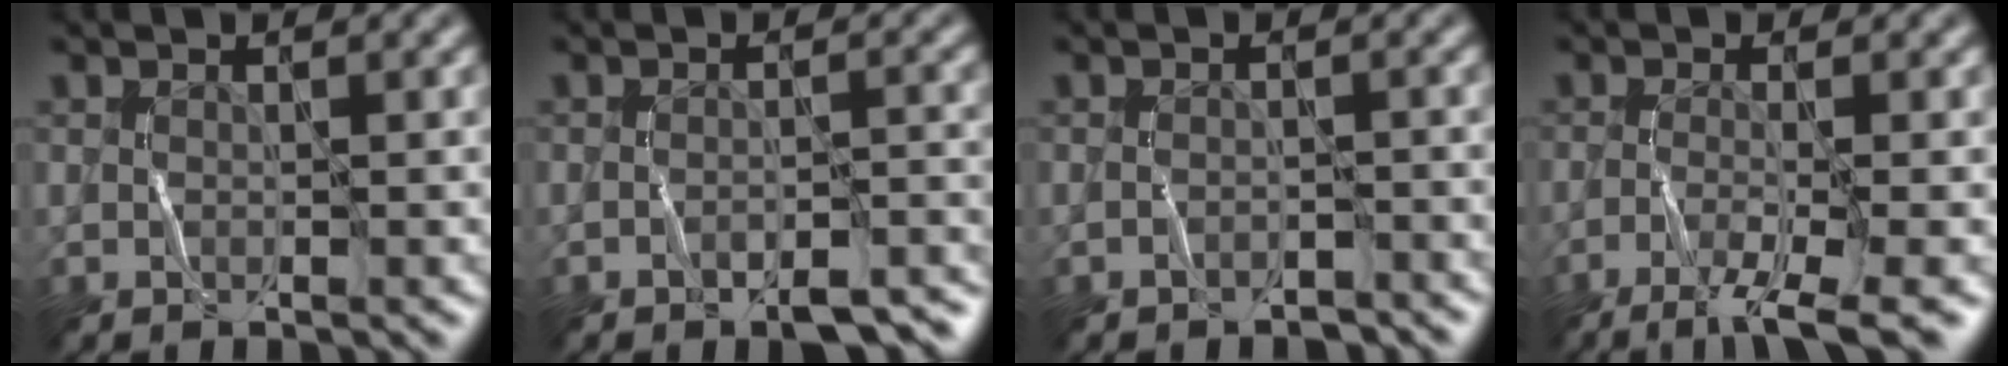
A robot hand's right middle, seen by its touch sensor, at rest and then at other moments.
{"total": 4.1, "force": [-3.2, 1.1, 2.2], "torque": [-0.037, 0.007, -0.042]}
{"total": 1.6, "force": [-1.6, 0.3, 0.0], "torque": [0.005, 0.008, -0.023]}
{"total": 5.5, "force": [-3.4, 1.1, 4.2], "torque": [-0.064, 0.005, -0.065]}